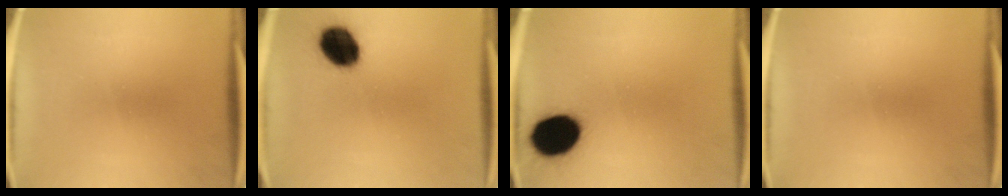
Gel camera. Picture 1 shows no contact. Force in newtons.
{"total": 11.8}
{"total": 15.2}
{"total": 0.0}